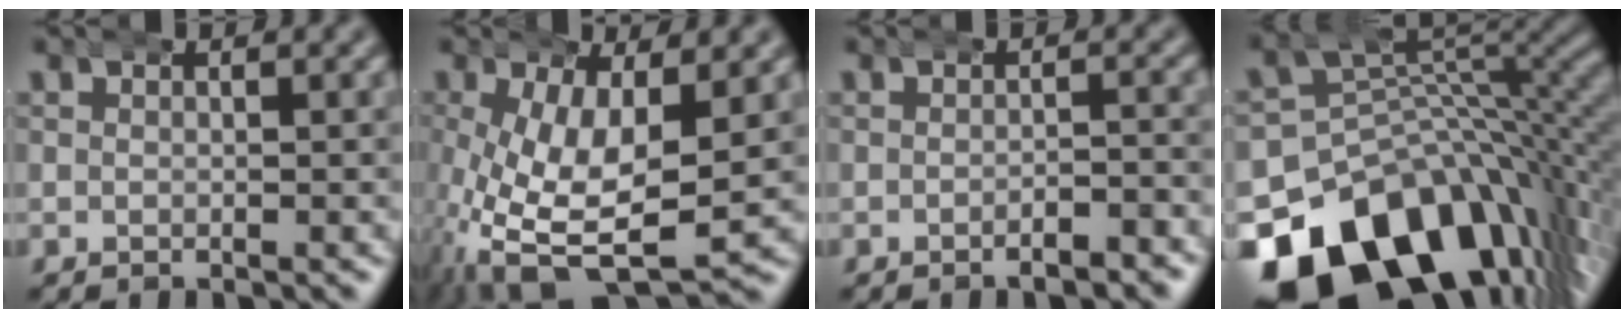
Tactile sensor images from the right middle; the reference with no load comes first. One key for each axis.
{"total": 10.5, "fx": -2.3, "fy": 5.8, "fz": 8.4, "tx": -0.177, "ty": -0.048, "tz": -0.006}
{"total": 2.0, "fx": -1.7, "fy": 0.5, "fz": 0.8, "tx": -0.005, "ty": 0.004, "tz": -0.035}
{"total": 20.9, "fx": -9.6, "fy": 13.0, "fz": 13.2, "tx": -0.202, "ty": -0.056, "tz": -0.136}